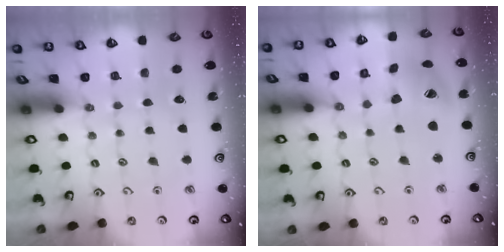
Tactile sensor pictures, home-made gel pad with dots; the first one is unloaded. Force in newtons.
{"total": 14.3, "press": 14.1, "slide": 2.2}